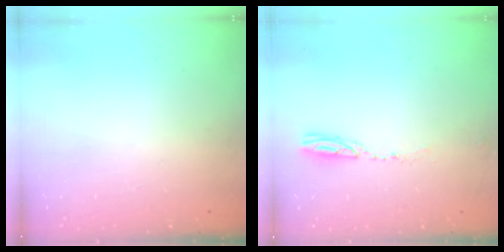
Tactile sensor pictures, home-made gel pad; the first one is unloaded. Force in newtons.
{"total": 3.3, "press": 3.2, "slide": 0.8}